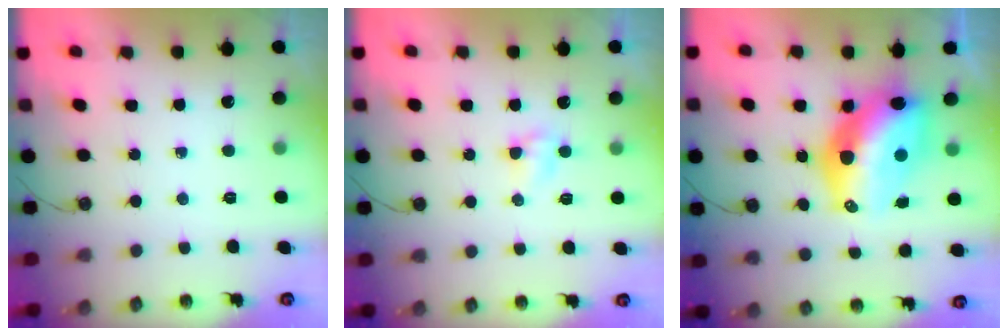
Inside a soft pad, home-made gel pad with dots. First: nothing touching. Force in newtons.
{"total": 4.8, "press": 3.0, "slide": 3.8}
{"total": 16.3, "press": 16.3, "slide": 1.6}